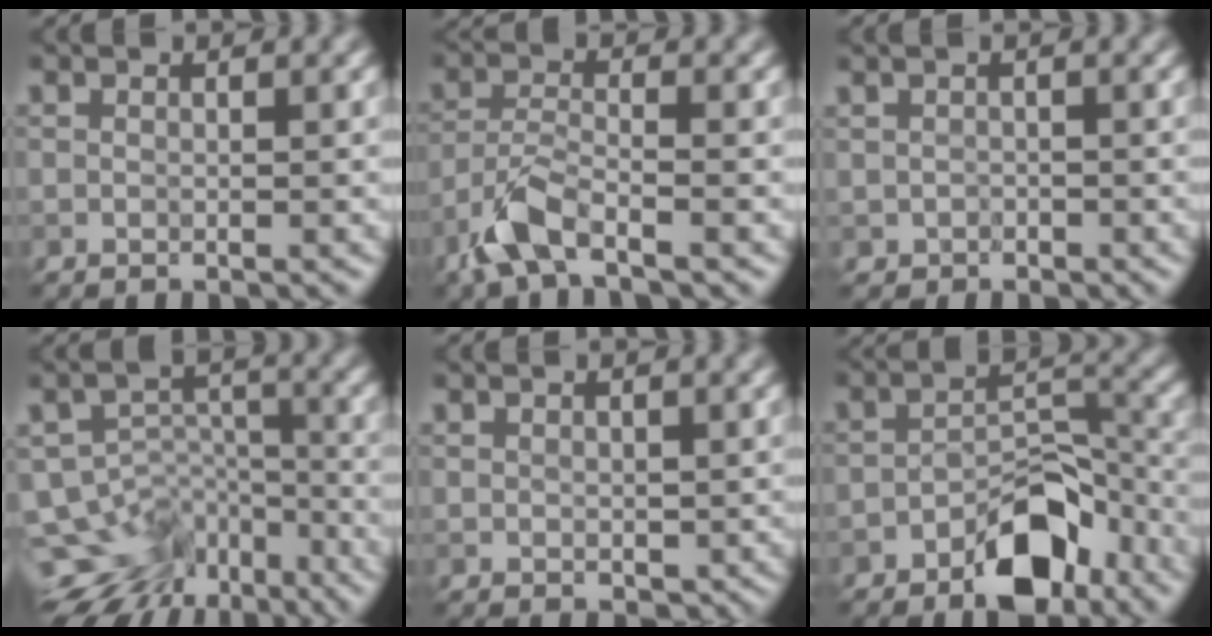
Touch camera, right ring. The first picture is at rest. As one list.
[{"total": 4.8, "force": [-3.4, 1.6, 3.0], "torque": [-0.058, -0.003, -0.075]}, {"total": 0.6, "force": [0.0, 0.6, 0.0], "torque": [0.007, -0.002, -0.003]}, {"total": 12.7, "force": [-9.2, 7.5, 4.8], "torque": [-0.081, -0.001, -0.119]}, {"total": 1.1, "force": [0.6, 0.7, 0.5], "torque": [-0.005, -0.003, 0.010]}, {"total": 6.8, "force": [-4.2, 3.1, 4.4], "torque": [-0.054, 0.008, -0.069]}]